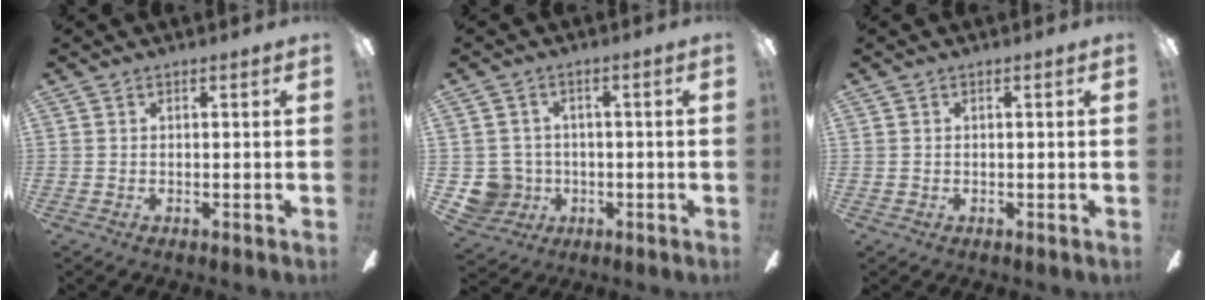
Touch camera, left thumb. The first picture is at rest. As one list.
[{"total": 6.7, "force": [-1.3, 6.5, 1.0], "torque": [-0.043, 0.006, -0.018]}, {"total": 0.7, "force": [-0.2, 0.7, 0.1], "torque": [0.000, 0.004, -0.007]}]